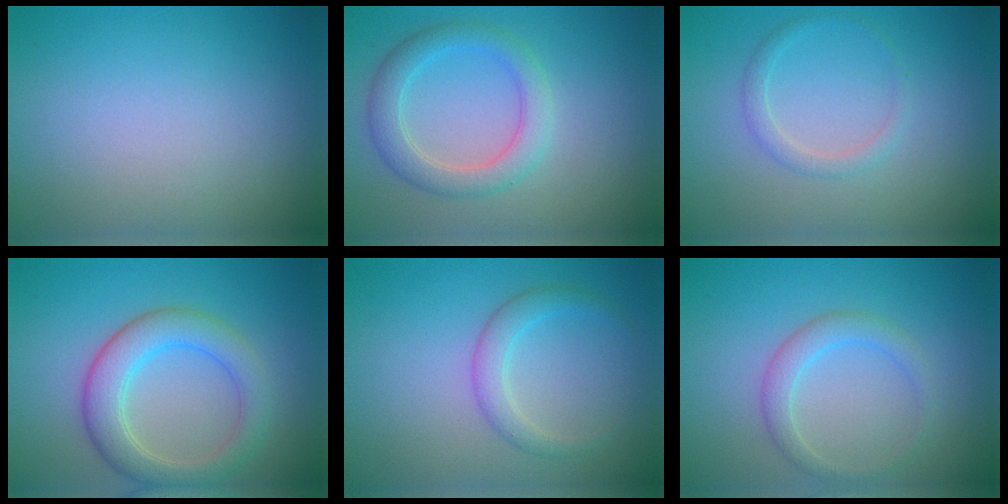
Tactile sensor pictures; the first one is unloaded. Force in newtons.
{"total": 3.7, "press": 3.7, "slide": 0.3}
{"total": 1.5, "press": 1.5, "slide": 0.2}
{"total": 4.9, "press": 4.9, "slide": 0.0}
{"total": 2.2, "press": 2.2, "slide": 0.1}
{"total": 2.2, "press": 2.2, "slide": 0.1}